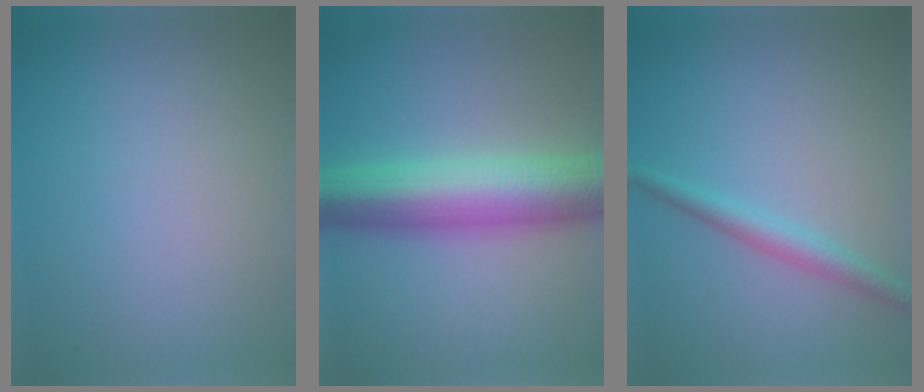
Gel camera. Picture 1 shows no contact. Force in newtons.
{"total": 9.8, "press": 9.8, "slide": 0.2}
{"total": 2.4, "press": 2.4, "slide": 0.1}